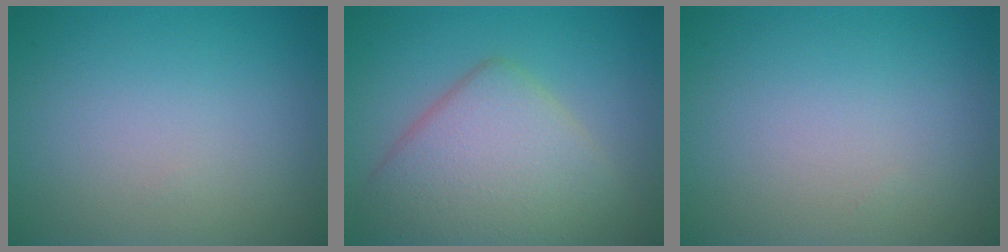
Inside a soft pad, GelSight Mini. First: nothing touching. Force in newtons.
{"total": 6.7, "press": 6.7, "slide": 0.2}
{"total": 0.0}